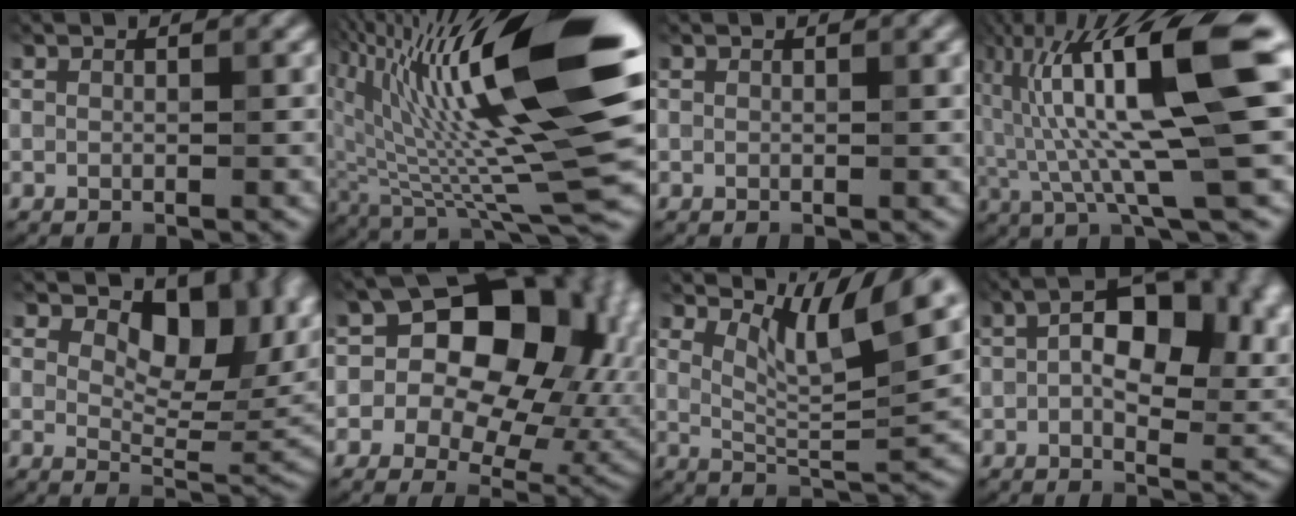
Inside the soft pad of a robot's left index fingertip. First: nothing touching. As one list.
[{"total": 15.5, "force": [3.3, 3.5, 14.7], "torque": [-0.258, -0.001, 0.087]}, {"total": 0.9, "force": [0.3, 0.3, 0.8], "torque": [-0.007, 0.005, 0.002]}, {"total": 14.1, "force": [2.0, 2.3, 13.7], "torque": [-0.242, 0.019, 0.065]}, {"total": 8.9, "force": [3.9, 4.6, 6.6], "torque": [-0.101, 0.007, 0.088]}, {"total": 14.6, "force": [1.6, 11.0, 9.4], "torque": [-0.096, 0.027, 0.036]}, {"total": 5.6, "force": [3.7, 1.0, 4.0], "torque": [-0.084, 0.002, 0.092]}, {"total": 9.4, "force": [1.2, 5.0, 7.9], "torque": [-0.120, 0.017, 0.035]}]